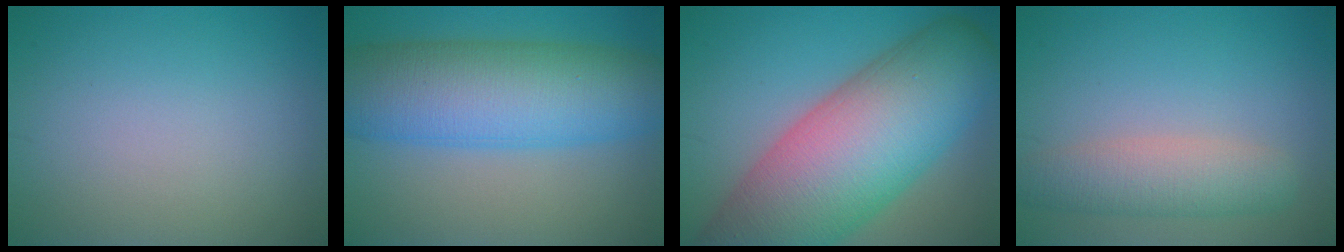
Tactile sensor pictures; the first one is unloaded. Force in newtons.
{"total": 11.5, "press": 11.5, "slide": 0.2}
{"total": 15.7, "press": 15.7, "slide": 0.8}
{"total": 4.1, "press": 4.1, "slide": 0.1}